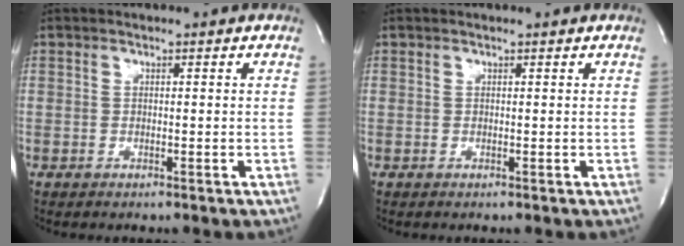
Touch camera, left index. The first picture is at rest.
{"total": 0.6, "force": [0.6, 0.0, 0.1], "torque": [-0.007, 0.000, 0.006]}